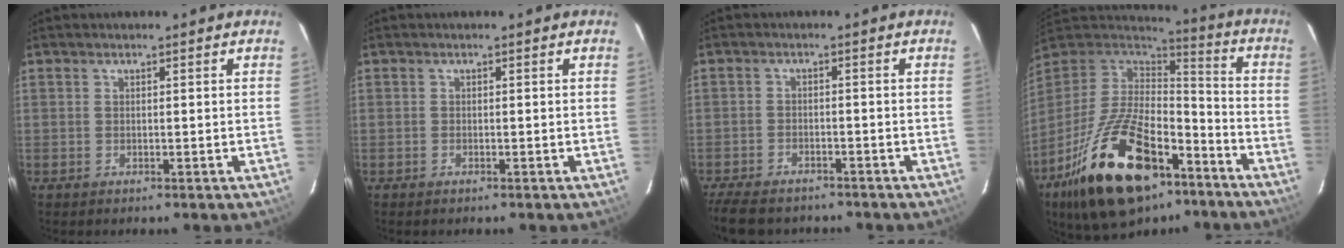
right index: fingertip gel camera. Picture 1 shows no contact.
{"total": 1.2, "force": [-0.5, -0.4, -0.9], "torque": [0.016, -0.002, -0.012]}
{"total": 10.2, "force": [-8.9, 3.7, 3.3], "torque": [-0.096, -0.018, -0.147]}
{"total": 26.7, "force": [-16.2, 12.5, 17.1], "torque": [-0.333, -0.016, -0.255]}